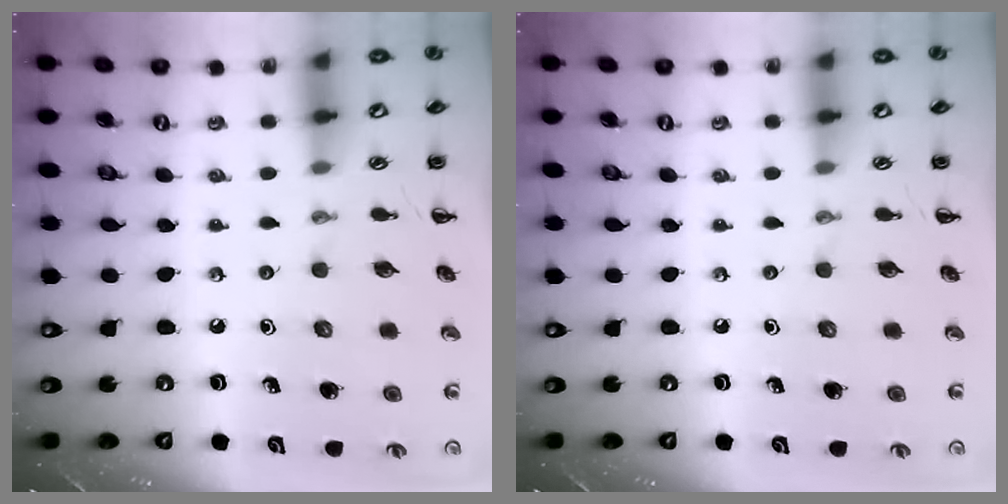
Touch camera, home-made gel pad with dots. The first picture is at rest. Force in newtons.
{"total": 0.0}